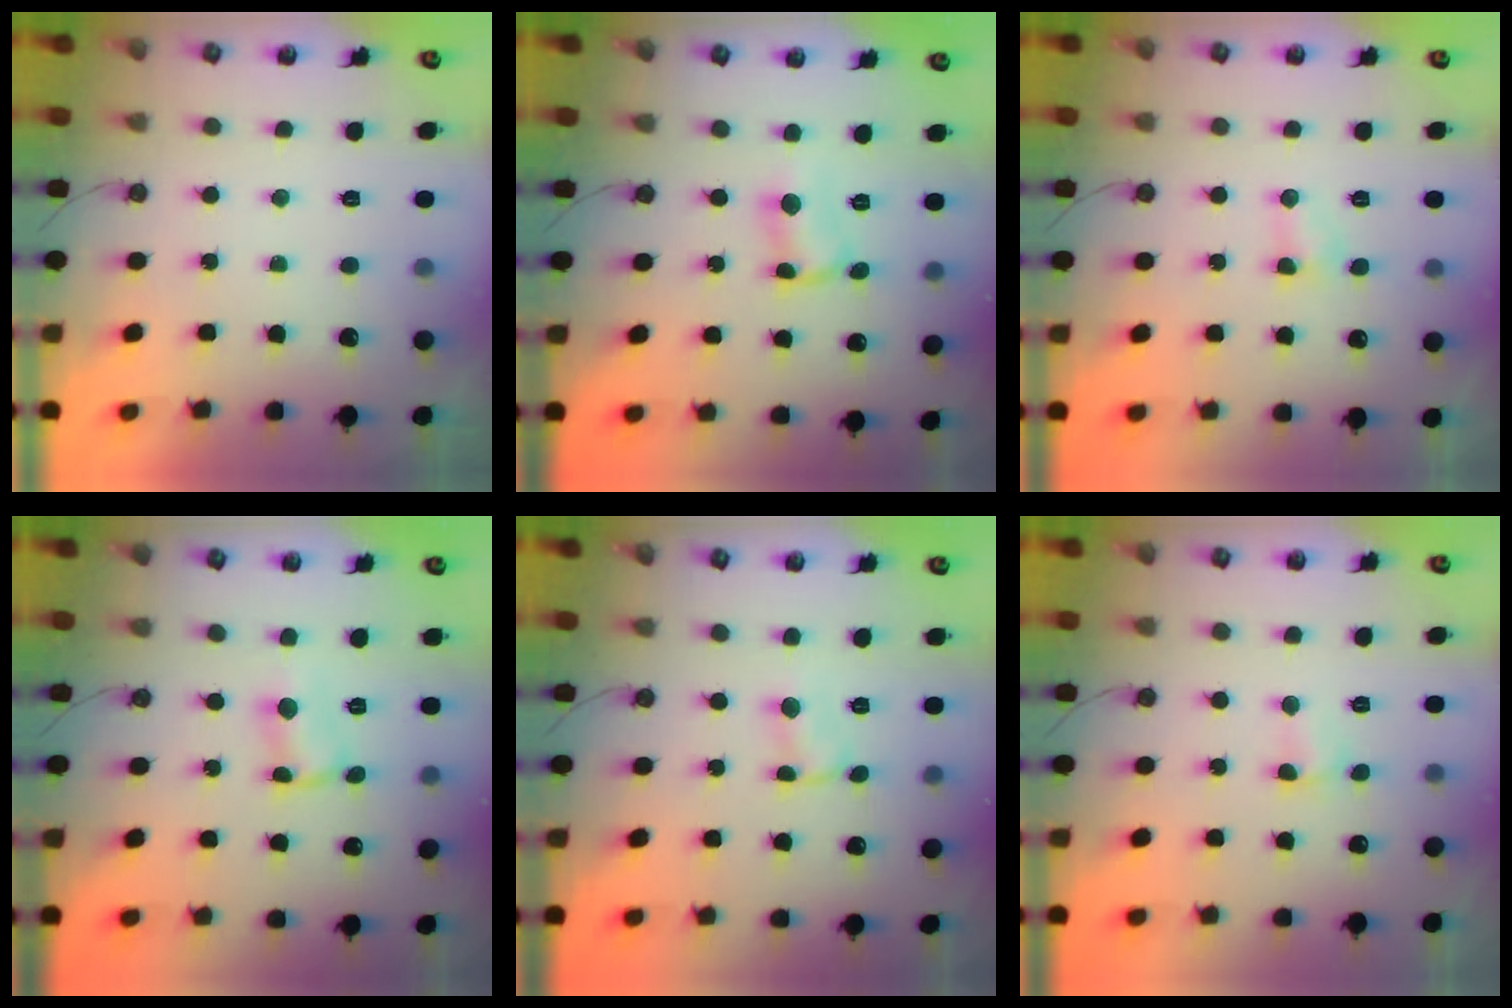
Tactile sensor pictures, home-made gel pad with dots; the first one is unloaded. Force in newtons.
{"total": 1.8, "press": 1.6, "slide": 0.7}
{"total": 3.0, "press": 3.0, "slide": 0.4}
{"total": 2.9, "press": 1.3, "slide": 2.6}
{"total": 1.1, "press": 1.1, "slide": 0.2}
{"total": 2.0, "press": 1.9, "slide": 0.6}